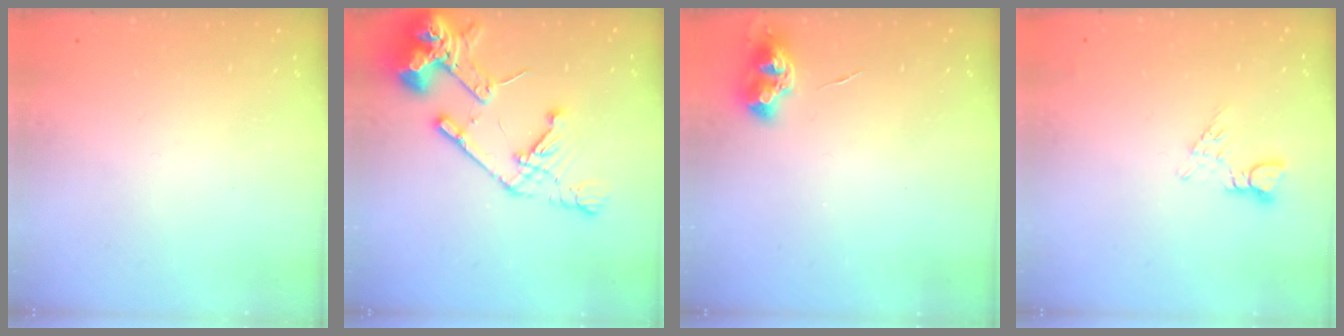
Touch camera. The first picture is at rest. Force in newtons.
{"total": 17.6, "press": 17.5, "slide": 2.1}
{"total": 7.7, "press": 7.6, "slide": 0.8}
{"total": 4.0, "press": 4.0, "slide": 0.5}